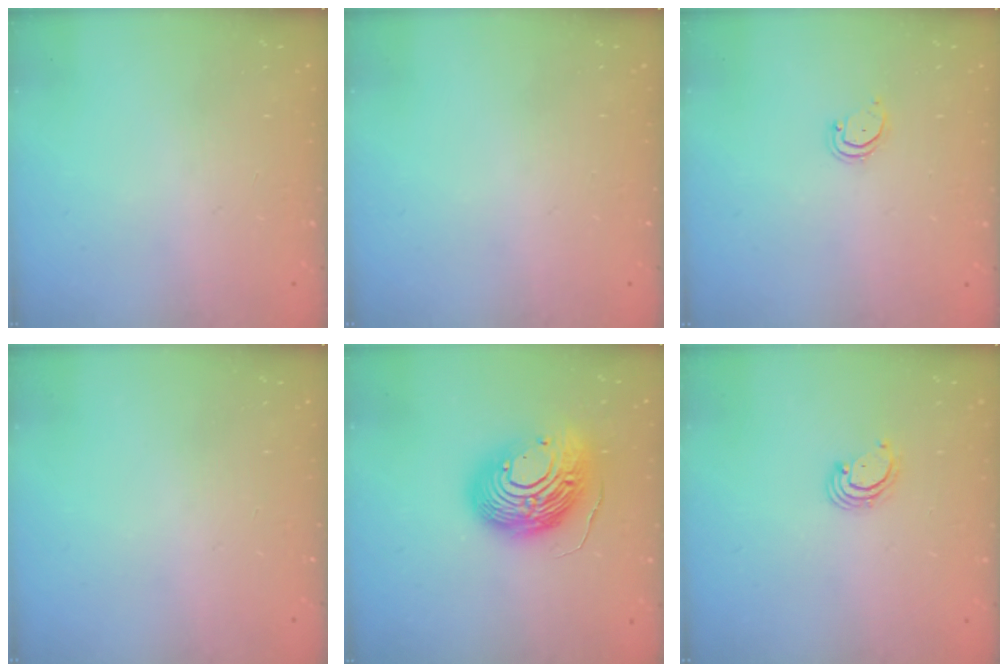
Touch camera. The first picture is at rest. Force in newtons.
{"total": 0.0}
{"total": 2.6, "press": 2.6, "slide": 0.2}
{"total": 0.0}
{"total": 17.4, "press": 17.3, "slide": 1.8}
{"total": 2.6, "press": 2.6, "slide": 0.3}